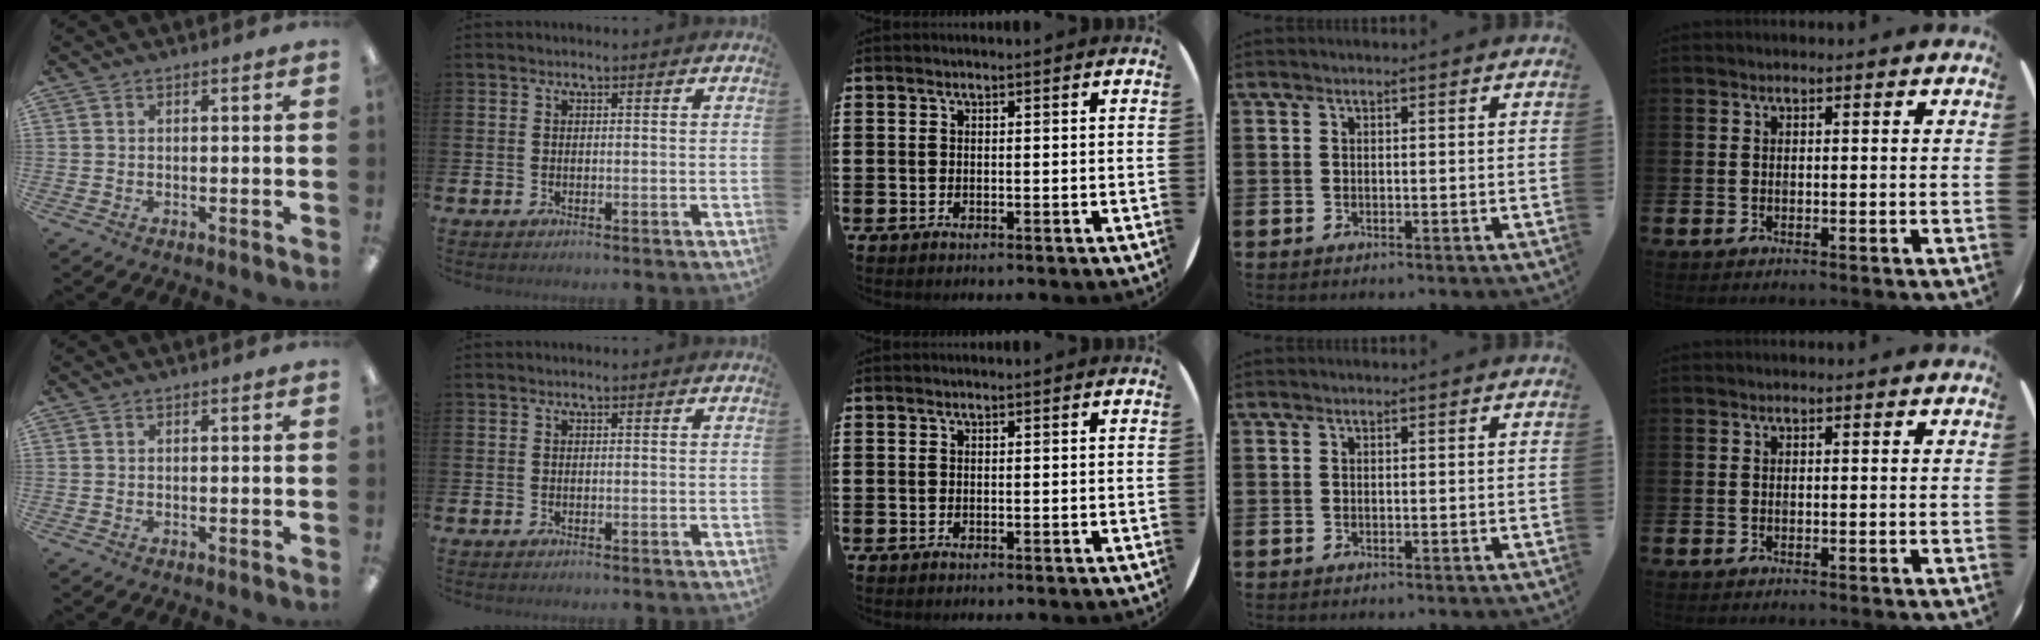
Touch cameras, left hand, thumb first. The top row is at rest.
{}